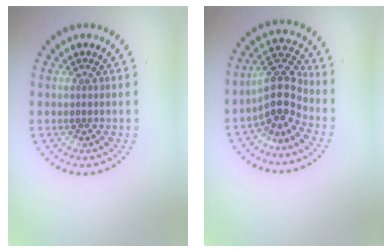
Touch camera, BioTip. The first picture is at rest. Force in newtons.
{"total": 4.0, "press": 3.4, "slide": 2.1}